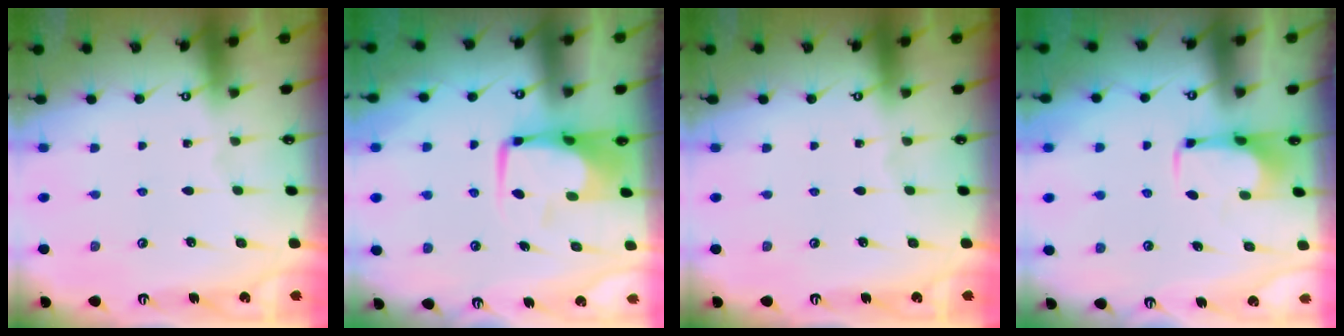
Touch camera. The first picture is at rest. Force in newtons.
{"total": 0.6, "press": 0.2, "slide": 0.5}
{"total": 0.0}
{"total": 1.9, "press": 1.8, "slide": 0.4}